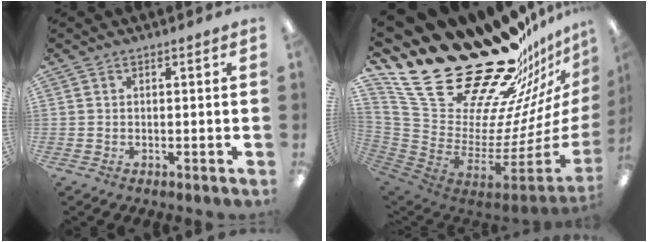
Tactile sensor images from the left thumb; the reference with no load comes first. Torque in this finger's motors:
{"motor_torque": [4.22, 0.79, 0.22, -2.55, 0.17]}